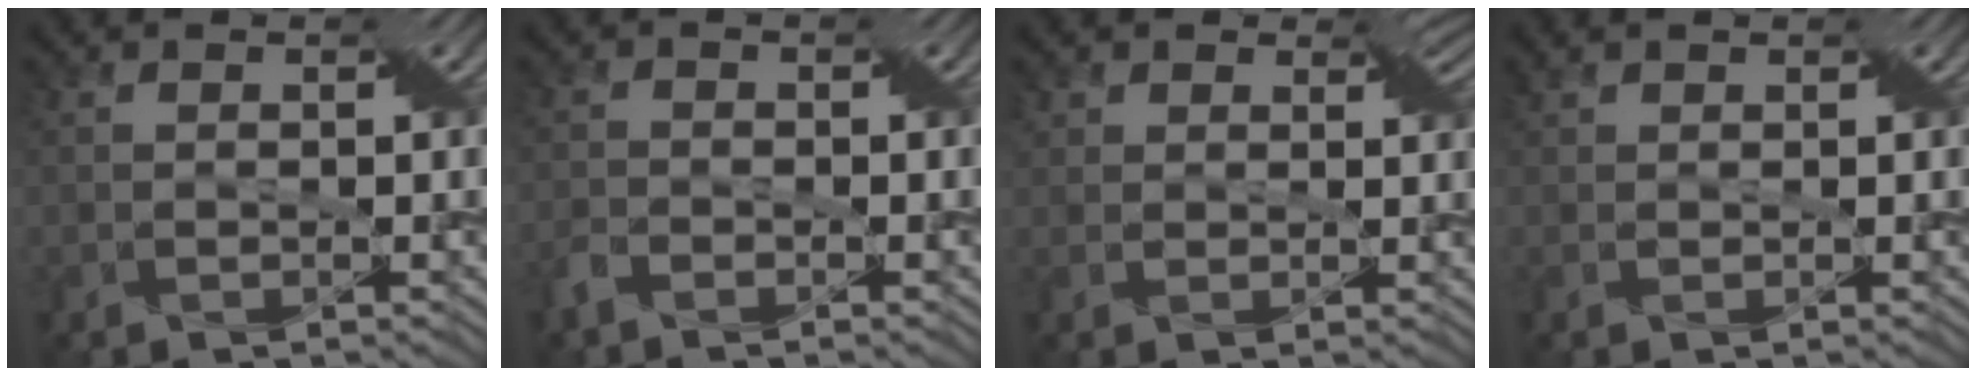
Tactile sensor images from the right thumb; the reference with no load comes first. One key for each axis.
{"total": 1.9, "fx": -1.5, "fy": 0.8, "fz": 0.9, "tx": -0.026, "ty": 0.002, "tz": -0.038}
{"total": 3.7, "fx": 2.5, "fy": 2.3, "fz": 1.5, "tx": -0.030, "ty": 0.002, "tz": 0.043}
{"total": 1.2, "fx": 1.0, "fy": 0.5, "fz": 0.4, "tx": -0.013, "ty": 0.007, "tz": 0.021}